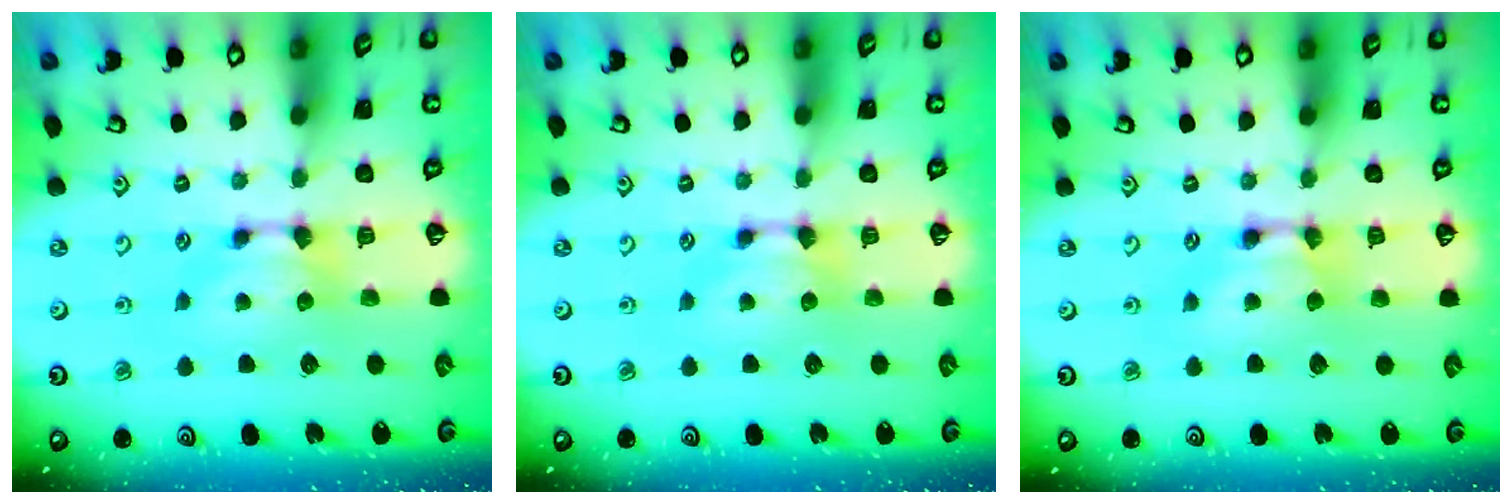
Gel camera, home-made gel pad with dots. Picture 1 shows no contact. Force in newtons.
{"total": 0.0}
{"total": 1.7, "press": 1.7, "slide": 0.0}